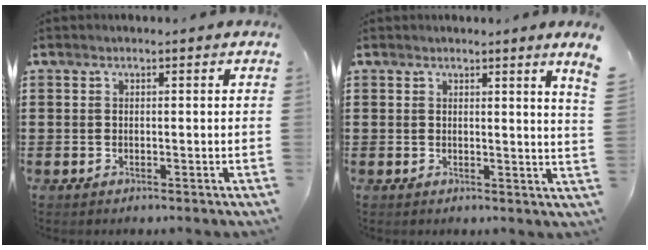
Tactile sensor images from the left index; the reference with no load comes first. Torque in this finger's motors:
{"motor_torque": [2.14, 0.00, 0.20, 0.07]}